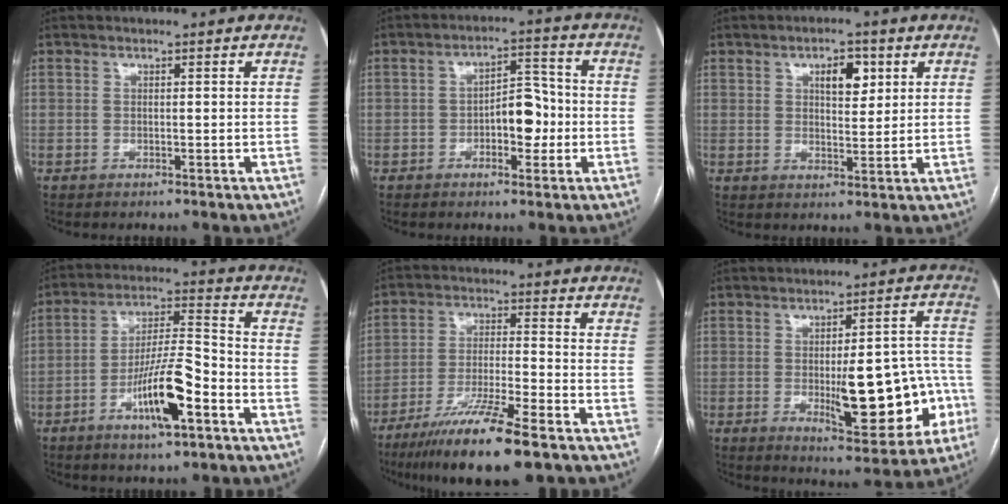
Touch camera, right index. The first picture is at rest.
{"total": 6.5, "force": [-1.4, 3.1, 5.5], "torque": [-0.082, 0.020, -0.020]}
{"total": 5.2, "force": [2.2, 2.3, 4.1], "torque": [-0.062, 0.006, 0.037]}
{"total": 11.9, "force": [-5.5, 2.0, 10.4], "torque": [-0.190, 0.002, -0.095]}
{"total": 13.3, "force": [-9.0, 0.7, 9.8], "torque": [-0.178, -0.034, -0.158]}
{"total": 16.2, "force": [-4.2, 4.9, 14.8], "torque": [-0.163, 0.026, -0.042]}